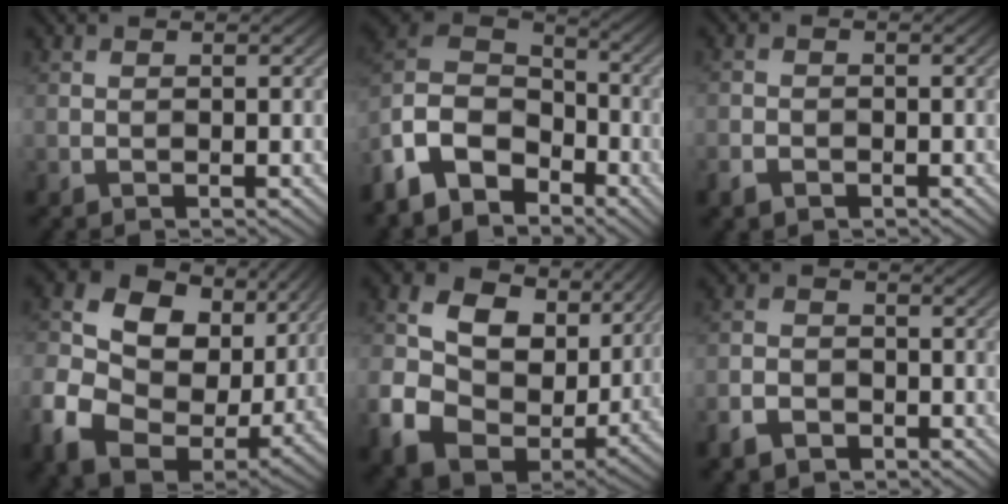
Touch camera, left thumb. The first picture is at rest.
{"total": 13.0, "force": [-7.9, 7.9, 6.6], "torque": [-0.182, -0.012, -0.162]}
{"total": 2.1, "force": [-1.4, 1.4, 0.9], "torque": [-0.020, -0.004, -0.034]}
{"total": 15.8, "force": [1.9, 12.3, 9.8], "torque": [-0.233, -0.018, 0.047]}
{"total": 14.5, "force": [2.3, 11.2, 9.0], "torque": [-0.209, -0.014, 0.054]}
{"total": 3.9, "force": [-2.6, 2.4, 1.6], "torque": [-0.037, -0.004, -0.059]}